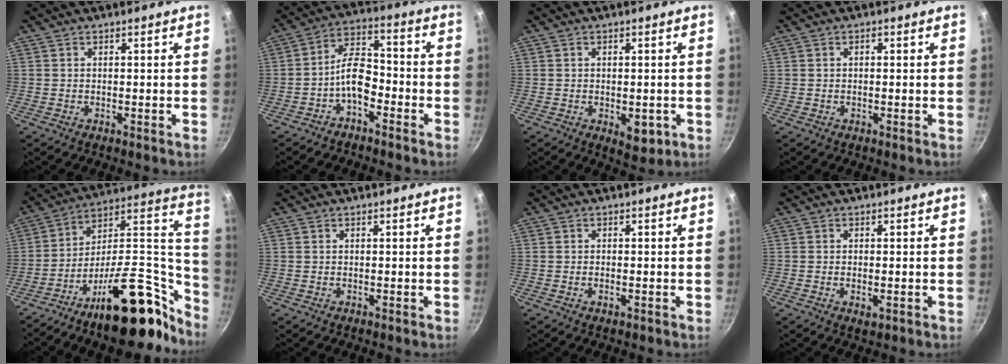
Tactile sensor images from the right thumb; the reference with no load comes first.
{"total": 7.8, "force": [-3.6, 4.2, 5.6], "torque": [-0.083, 0.050, -0.073]}
{"total": 5.2, "force": [-1.4, 2.9, 4.1], "torque": [-0.040, 0.000, -0.012]}
{"total": 0.8, "force": [0.2, 0.6, 0.6], "torque": [-0.010, 0.006, 0.003]}
{"total": 29.1, "force": [-15.4, 13.1, 20.9], "torque": [-0.240, 0.108, -0.244]}
{"total": 0.0}
{"total": 1.3, "force": [-0.4, 0.5, 1.1], "torque": [-0.023, 0.002, -0.009]}
{"total": 2.1, "force": [-0.6, 1.0, 1.8], "torque": [-0.032, -0.003, -0.009]}